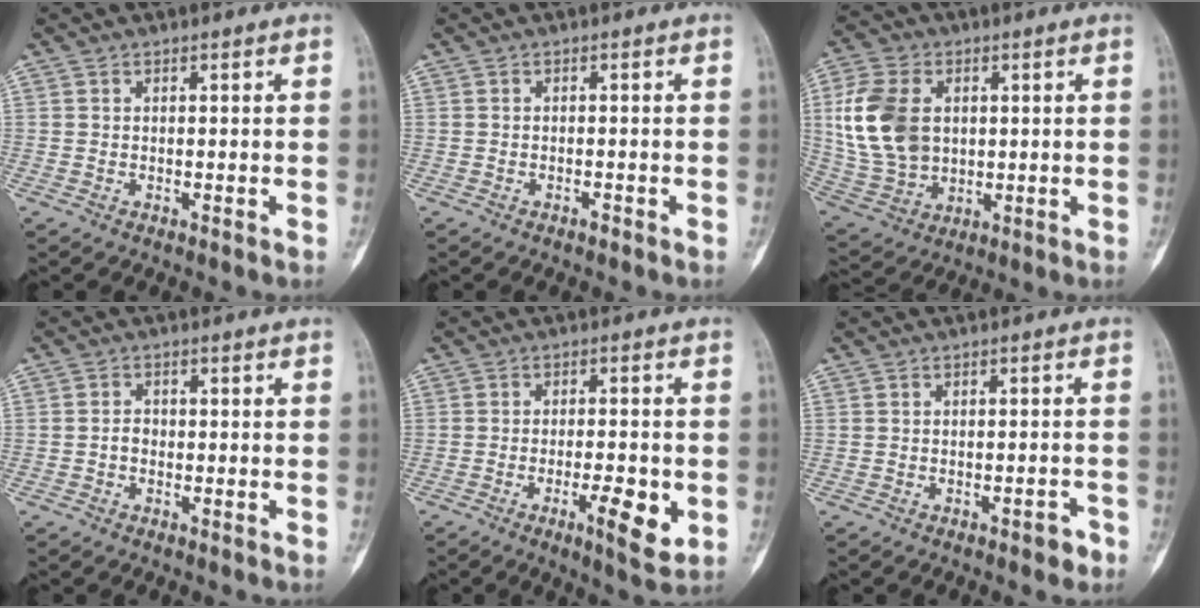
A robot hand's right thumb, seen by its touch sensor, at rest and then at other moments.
{"total": 0.8, "force": [-0.6, 0.3, 0.4], "torque": [-0.010, 0.004, -0.010]}
{"total": 15.5, "force": [2.5, 11.0, 10.6], "torque": [-0.207, -0.003, 0.056]}
{"total": 1.7, "force": [-0.6, 1.2, 1.0], "torque": [-0.010, 0.006, -0.014]}
{"total": 8.0, "force": [-2.5, 2.2, 7.3], "torque": [-0.112, -0.002, -0.035]}
{"total": 2.6, "force": [-1.7, 1.0, 1.7], "torque": [-0.022, 0.013, -0.020]}